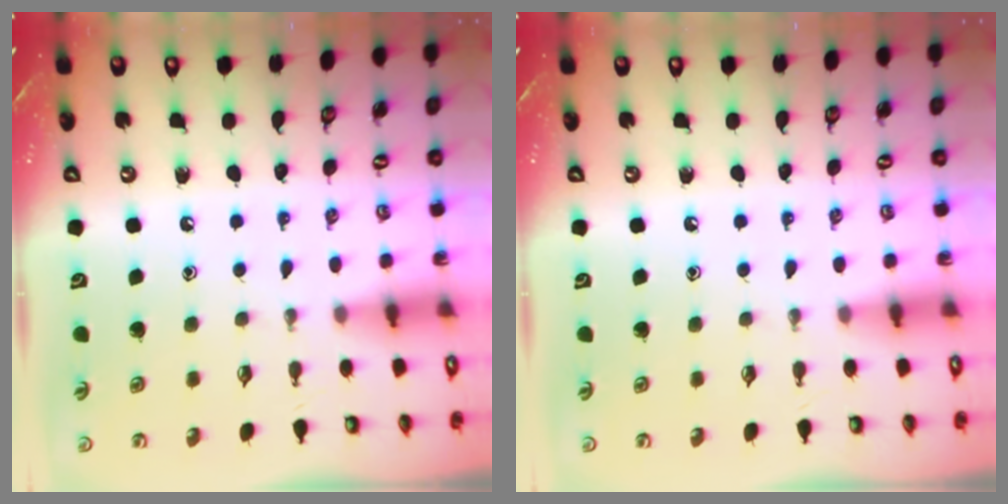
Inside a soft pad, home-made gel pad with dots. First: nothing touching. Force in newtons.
{"total": 0.0}